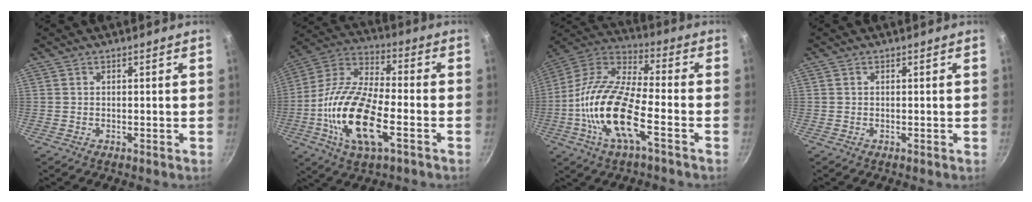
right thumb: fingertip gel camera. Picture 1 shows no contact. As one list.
[{"total": 19.8, "force": [-5.5, 8.2, 17.2], "torque": [-0.330, 0.026, -0.121]}, {"total": 18.4, "force": [-5.7, 6.5, 16.2], "torque": [-0.315, 0.038, -0.128]}, {"total": 0.0}]